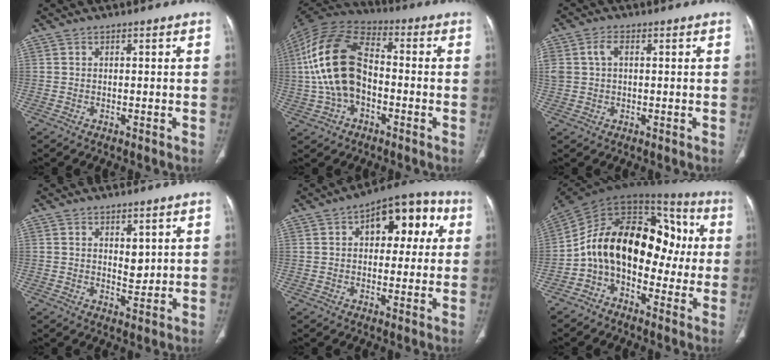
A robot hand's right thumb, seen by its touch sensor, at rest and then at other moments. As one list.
[{"total": 17.9, "force": [-1.3, 11.0, 14.0], "torque": [-0.277, 0.036, -0.029]}, {"total": 4.4, "force": [1.1, 2.9, 3.2], "torque": [-0.078, 0.012, 0.024]}, {"total": 3.4, "force": [1.2, 1.8, 2.6], "torque": [-0.030, -0.014, 0.023]}, {"total": 13.5, "force": [4.0, 7.5, 10.5], "torque": [-0.094, 0.024, 0.050]}, {"total": 21.0, "force": [-1.0, 13.4, 16.2], "torque": [-0.225, 0.077, -0.026]}]